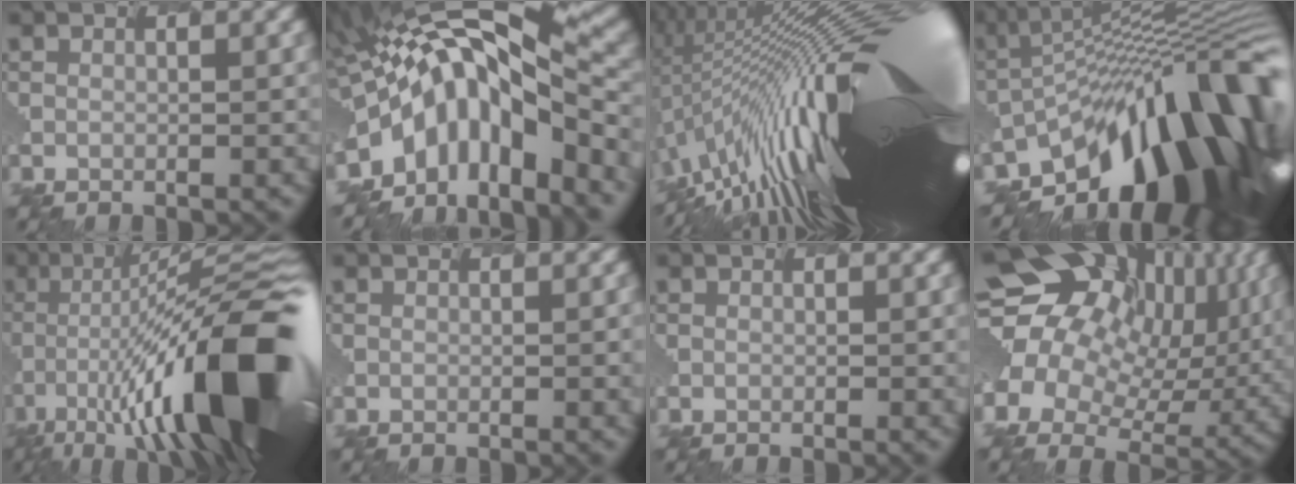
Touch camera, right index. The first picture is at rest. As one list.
[{"total": 11.0, "force": [-4.0, 3.7, 9.5], "torque": [-0.168, 0.012, -0.074]}, {"total": 20.0, "force": [2.9, 5.1, 19.1], "torque": [-0.307, 0.007, 0.052]}, {"total": 15.7, "force": [-7.5, 6.4, 12.1], "torque": [-0.167, 0.033, -0.160]}, {"total": 15.7, "force": [-4.4, 4.8, 14.3], "torque": [-0.231, 0.031, -0.086]}, {"total": 0.9, "force": [0.0, 0.3, 0.8], "torque": [-0.003, 0.010, -0.010]}, {"total": 0.0}, {"total": 17.0, "force": [5.7, 12.9, 9.3], "torque": [-0.191, 0.027, 0.092]}]